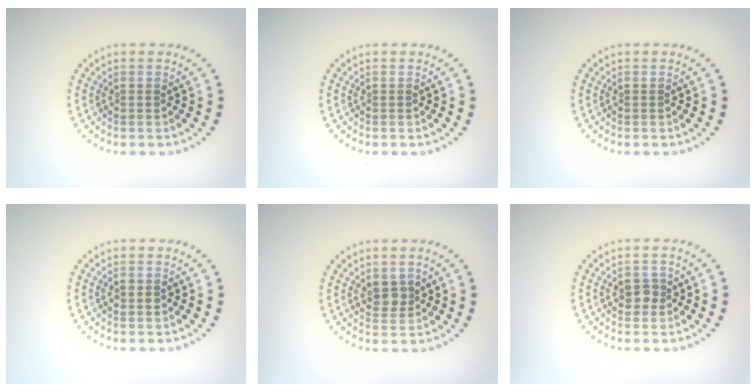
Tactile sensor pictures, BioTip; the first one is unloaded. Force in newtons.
{"total": 0.0}
{"total": 0.0}
{"total": 1.3, "press": 1.2, "slide": 0.1}
{"total": 1.9, "press": 1.8, "slide": 0.7}
{"total": 1.7, "press": 1.6, "slide": 0.4}